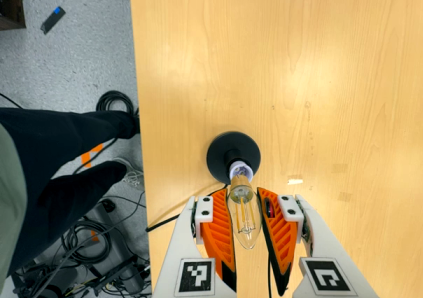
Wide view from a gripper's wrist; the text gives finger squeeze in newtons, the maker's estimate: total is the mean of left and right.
{"total": 19.1, "left": 21.1, "right": 17.0}